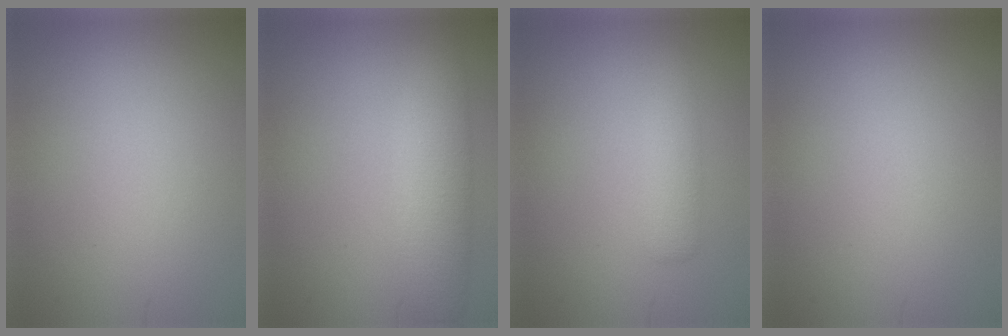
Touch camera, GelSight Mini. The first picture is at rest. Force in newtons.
{"total": 5.3, "press": 5.3, "slide": 0.3}
{"total": 2.2, "press": 2.2, "slide": 0.0}
{"total": 0.0}